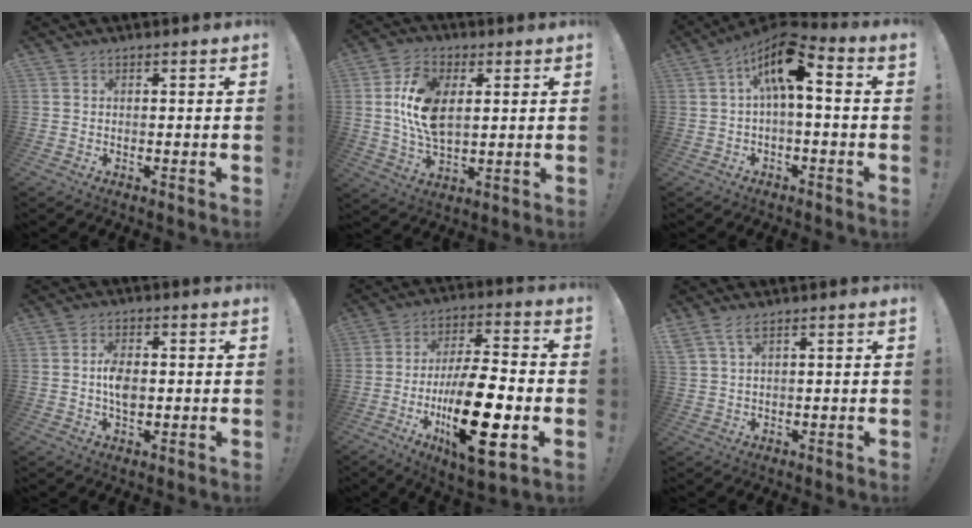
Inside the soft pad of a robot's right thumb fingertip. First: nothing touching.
{"total": 14.2, "force": [2.6, 8.5, 11.0], "torque": [-0.212, 0.001, 0.046]}
{"total": 11.9, "force": [3.1, 3.8, 10.9], "torque": [-0.193, -0.006, 0.049]}
{"total": 5.8, "force": [-0.3, 3.5, 4.7], "torque": [-0.075, -0.001, -0.011]}
{"total": 22.2, "force": [-6.1, 7.6, 20.0], "torque": [-0.356, 0.019, -0.094]}
{"total": 3.9, "force": [2.4, 0.9, 2.9], "torque": [-0.060, -0.005, 0.046]}